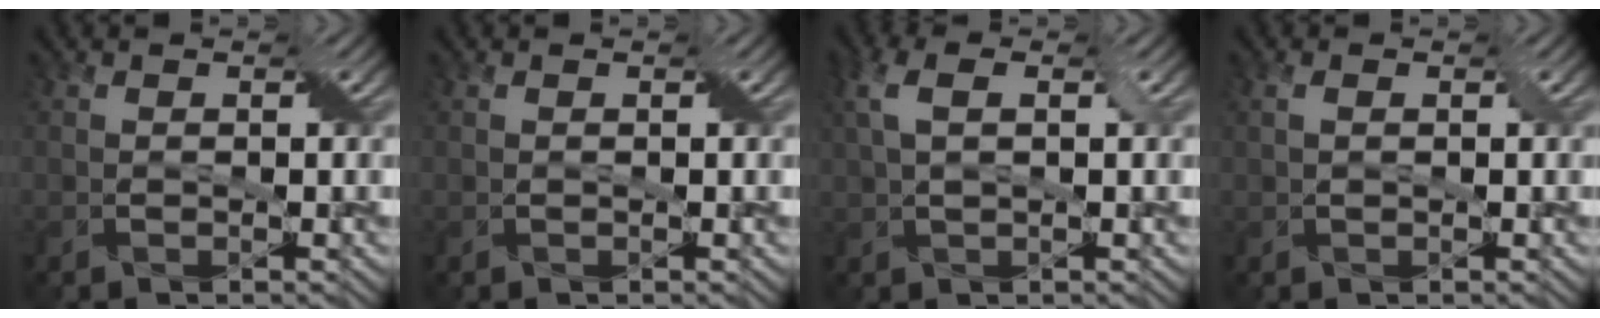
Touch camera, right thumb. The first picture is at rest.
{"total": 0.0}
{"total": 4.4, "force": [1.4, 1.8, 3.8], "torque": [-0.097, 0.014, 0.026]}
{"total": 1.4, "force": [0.4, 0.8, 1.2], "torque": [-0.024, 0.003, 0.009]}